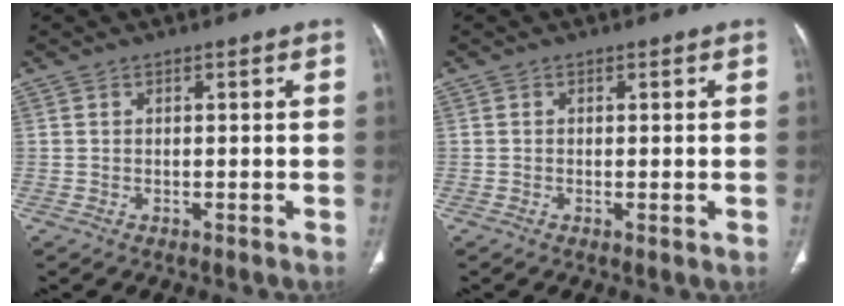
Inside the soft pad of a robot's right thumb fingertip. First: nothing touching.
{"total": 0.7, "force": [-0.1, 0.1, 0.7], "torque": [-0.016, -0.005, -0.003]}